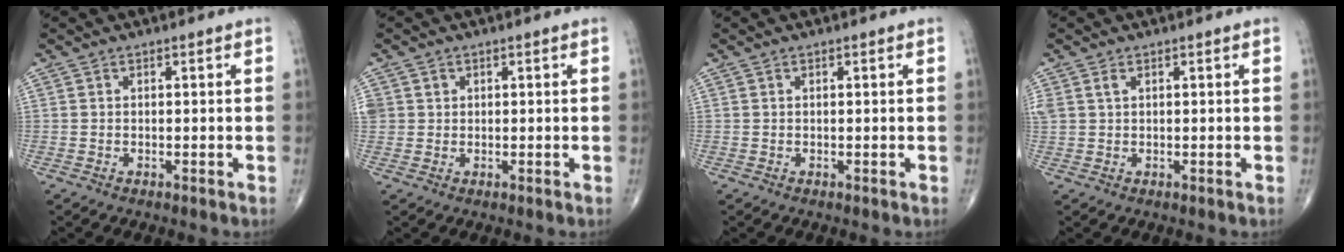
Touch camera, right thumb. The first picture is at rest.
{"total": 2.6, "force": [0.7, 2.4, 0.6], "torque": [0.000, 0.001, 0.017]}
{"total": 0.0}
{"total": 2.1, "force": [0.9, 1.3, 1.4], "torque": [-0.046, 0.014, 0.026]}